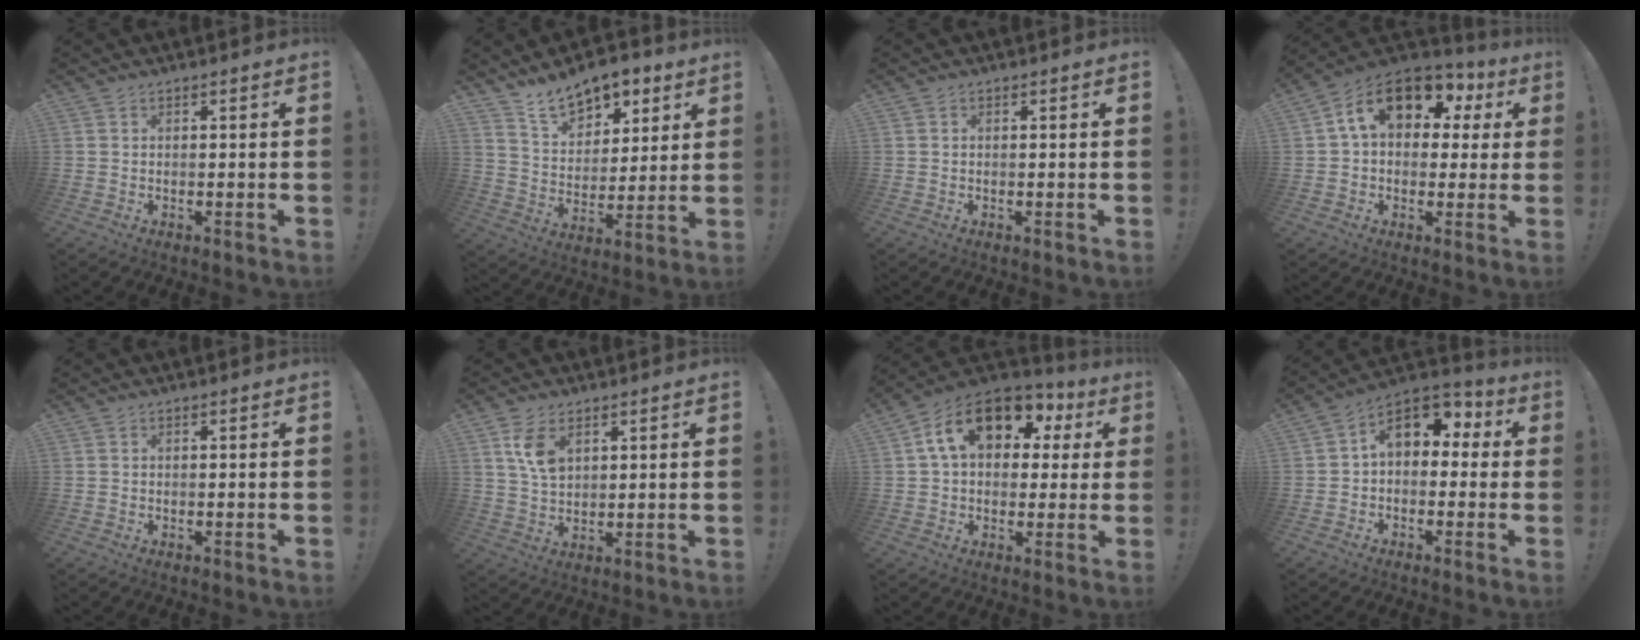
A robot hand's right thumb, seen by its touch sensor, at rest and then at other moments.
{"total": 12.5, "force": [9.6, 6.6, 4.7], "torque": [-0.076, -0.065, 0.178]}
{"total": 0.0}
{"total": 16.8, "force": [6.0, 10.5, 11.6], "torque": [-0.182, -0.007, 0.108]}
{"total": 0.0}
{"total": 8.0, "force": [3.7, 4.6, 5.3], "torque": [-0.077, -0.016, 0.069]}
{"total": 17.7, "force": [6.6, 11.2, 12.0], "torque": [-0.193, -0.008, 0.119]}
{"total": 10.9, "force": [2.7, 7.4, 7.6], "torque": [-0.104, -0.003, 0.053]}